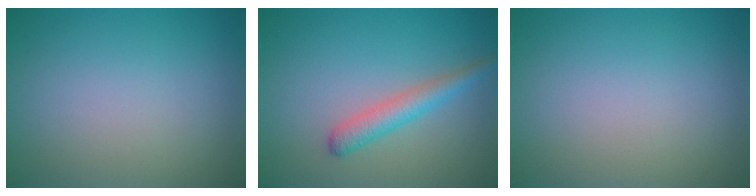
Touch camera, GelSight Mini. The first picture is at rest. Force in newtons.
{"total": 2.7, "press": 2.7, "slide": 0.0}
{"total": 0.0}